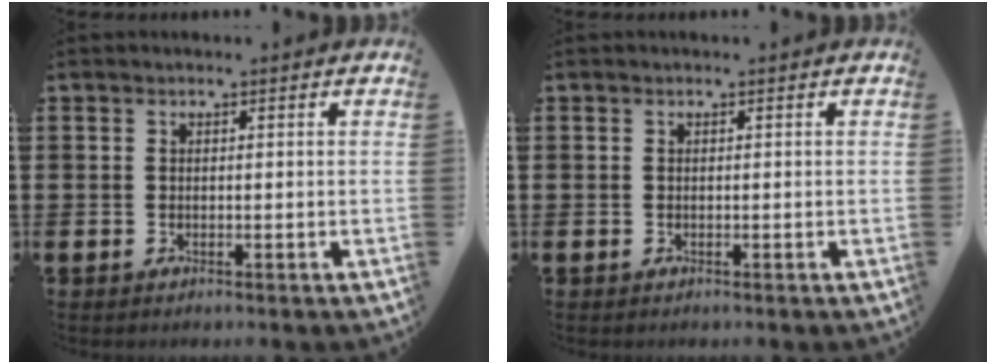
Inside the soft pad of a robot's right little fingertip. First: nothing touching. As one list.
[{"total": 0.0}]